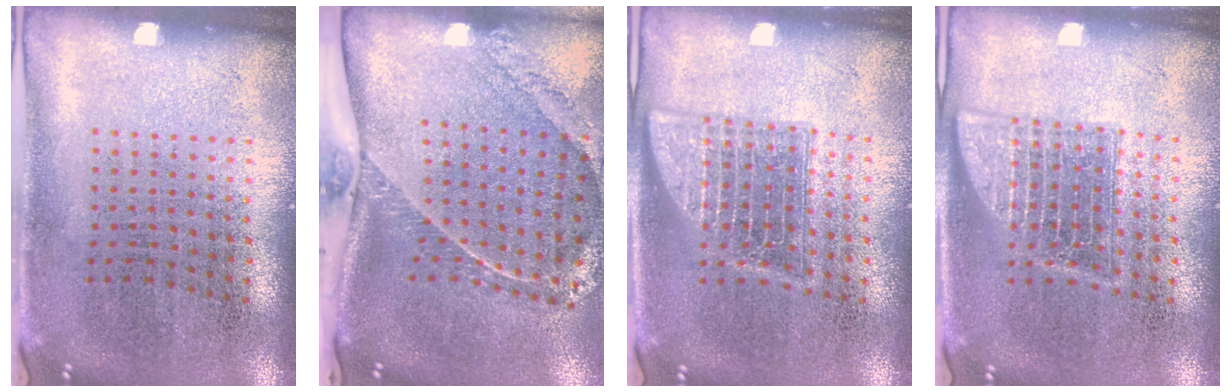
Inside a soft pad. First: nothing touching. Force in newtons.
{"total": 2.4, "press": 1.7, "slide": 1.7}
{"total": 2.3, "press": 2.3, "slide": 0.3}
{"total": 1.5, "press": 1.5, "slide": 0.3}